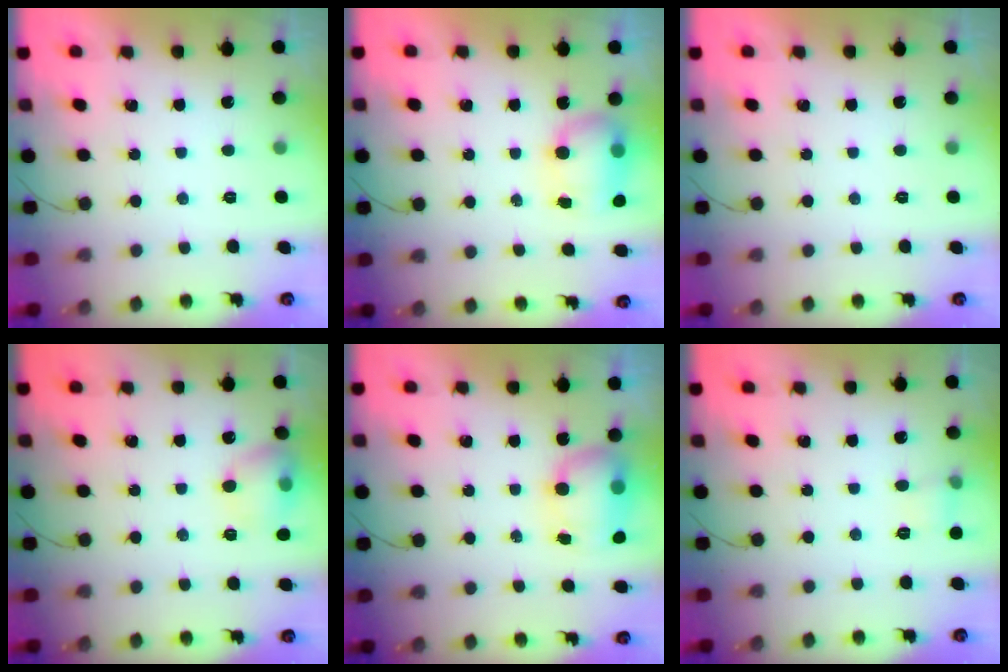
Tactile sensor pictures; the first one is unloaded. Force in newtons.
{"total": 7.6, "press": 7.5, "slide": 0.9}
{"total": 0.0}
{"total": 10.0, "press": 9.9, "slide": 1.4}
{"total": 9.1, "press": 8.1, "slide": 4.2}
{"total": 5.5, "press": 5.2, "slide": 1.6}